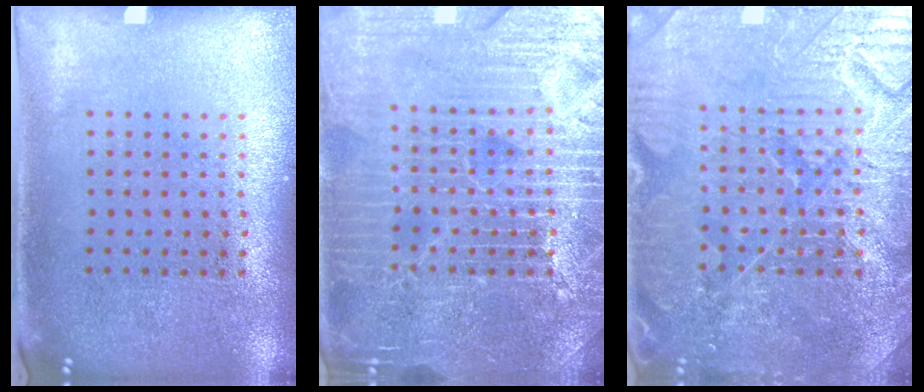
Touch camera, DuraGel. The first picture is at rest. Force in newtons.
{"total": 7.0, "press": 7.0, "slide": 0.8}
{"total": 4.8, "press": 4.8, "slide": 0.6}